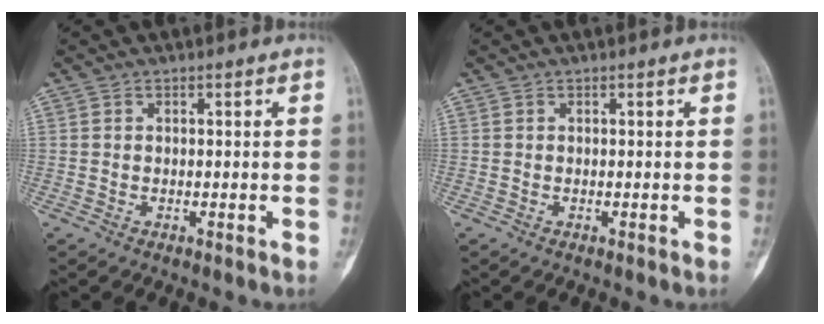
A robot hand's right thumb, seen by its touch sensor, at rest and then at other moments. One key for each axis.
{"total": 0.0}